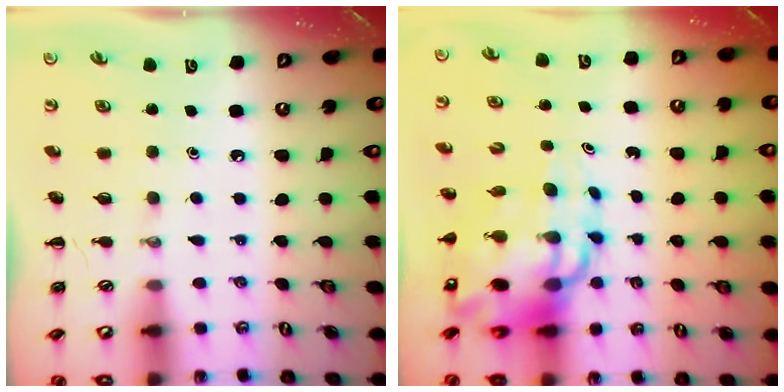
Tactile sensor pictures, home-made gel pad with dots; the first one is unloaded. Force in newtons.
{"total": 13.6, "press": 13.0, "slide": 3.8}